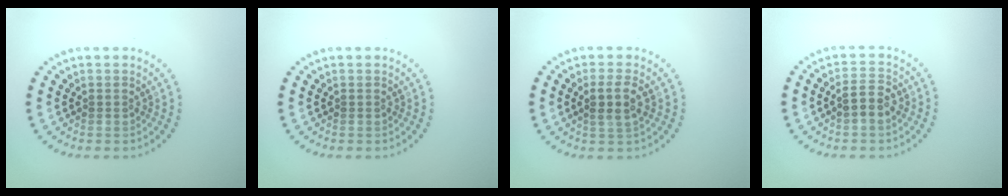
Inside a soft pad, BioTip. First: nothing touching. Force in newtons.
{"total": 0.0}
{"total": 2.3, "press": 2.2, "slide": 0.9}
{"total": 2.4, "press": 2.4, "slide": 0.6}